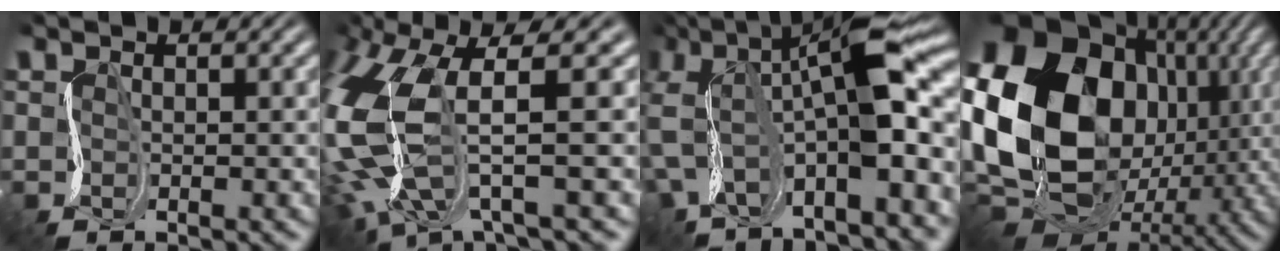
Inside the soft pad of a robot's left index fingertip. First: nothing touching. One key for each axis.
{"total": 9.3, "fx": -0.3, "fy": 3.1, "fz": 8.7, "tx": -0.229, "ty": -0.018, "tz": 0.008}
{"total": 12.1, "fx": 0.0, "fy": 3.6, "fz": 11.5, "tx": -0.227, "ty": 0.008, "tz": 0.028}
{"total": 19.7, "fx": 1.2, "fy": 15.8, "fz": 11.8, "tx": -0.290, "ty": -0.004, "tz": 0.041}